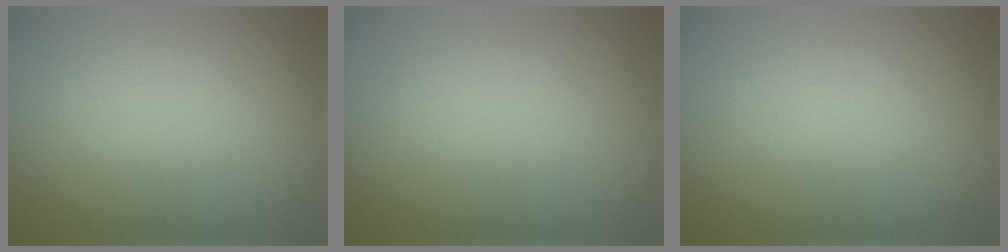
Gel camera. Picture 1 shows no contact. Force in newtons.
{"total": 0.0}
{"total": 0.0}